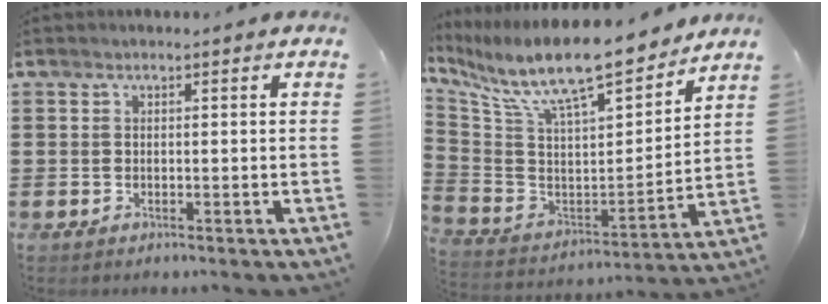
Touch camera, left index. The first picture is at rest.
{"total": 12.7, "force": [10.4, 2.1, 6.9], "torque": [-0.165, -0.073, 0.178]}